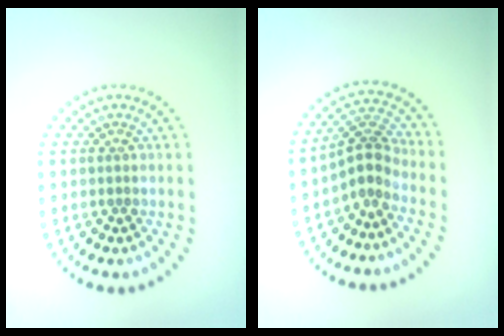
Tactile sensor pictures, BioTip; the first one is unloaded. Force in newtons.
{"total": 2.9, "press": 2.2, "slide": 1.9}